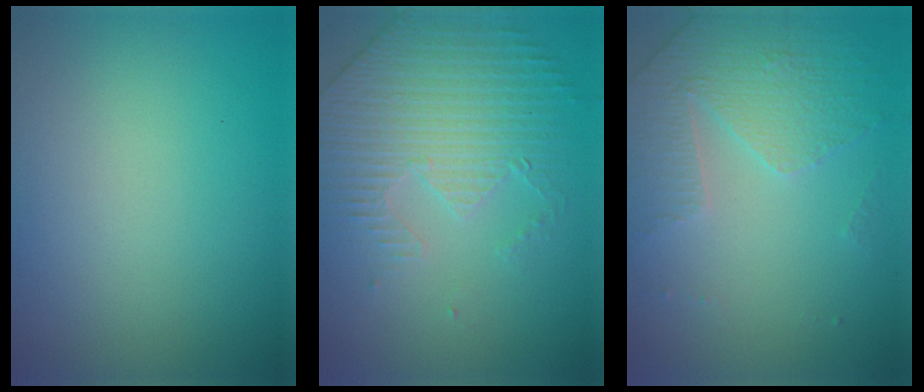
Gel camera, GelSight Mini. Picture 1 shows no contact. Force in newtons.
{"total": 4.5, "press": 3.6, "slide": 2.7}
{"total": 4.8, "press": 3.2, "slide": 3.5}